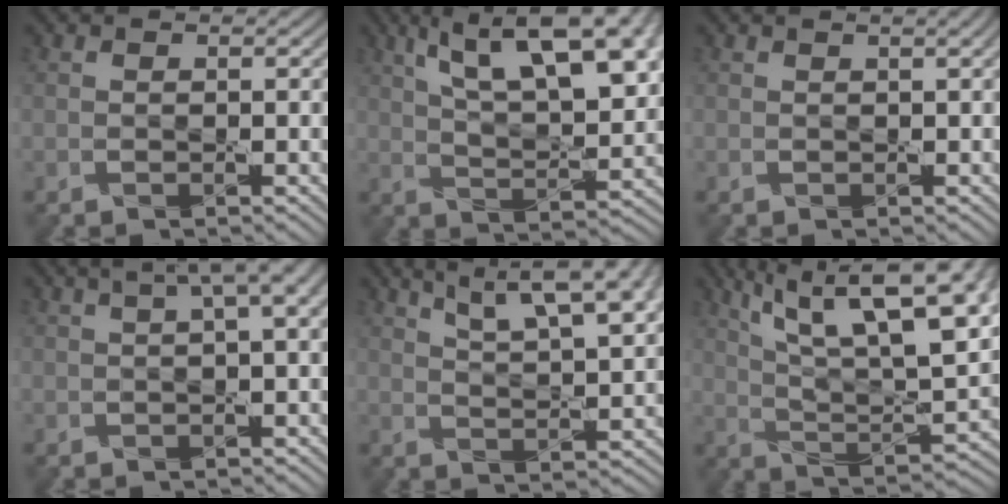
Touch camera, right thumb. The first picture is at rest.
{"total": 16.1, "force": [7.5, 6.4, 12.7], "torque": [-0.216, 0.021, 0.116]}
{"total": 1.4, "force": [0.8, 0.3, 1.2], "torque": [-0.018, 0.004, 0.003]}
{"total": 5.1, "force": [1.7, 1.4, 4.6], "torque": [-0.061, 0.023, 0.029]}
{"total": 11.9, "force": [7.2, 3.5, 8.8], "torque": [-0.144, 0.020, 0.096]}
{"total": 19.6, "force": [9.7, 7.2, 15.5], "torque": [-0.279, 0.032, 0.159]}